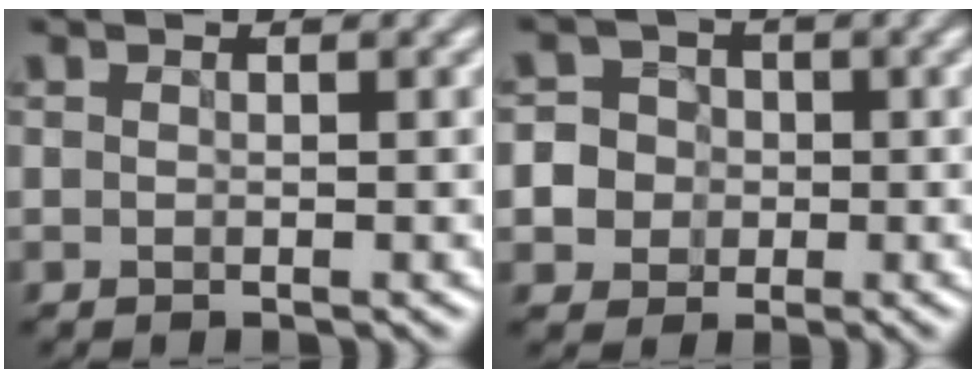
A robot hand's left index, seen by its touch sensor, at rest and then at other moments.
{"total": 7.0, "force": [-1.7, 6.6, 1.4], "torque": [-0.031, 0.006, -0.058]}